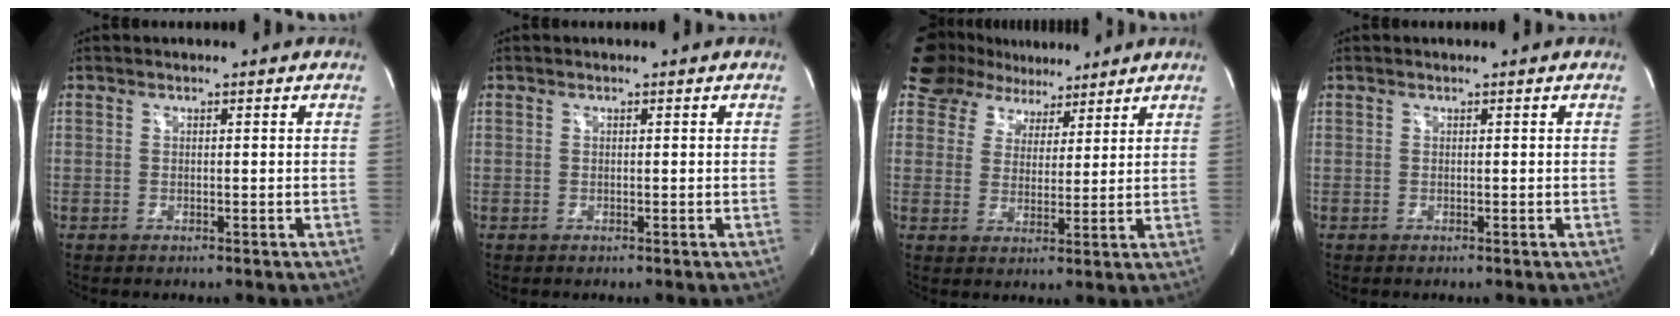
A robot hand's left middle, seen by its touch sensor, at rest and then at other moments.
{"total": 0.0}
{"total": 10.2, "force": [8.2, 5.4, 2.5], "torque": [-0.046, 0.026, 0.134]}
{"total": 0.0}